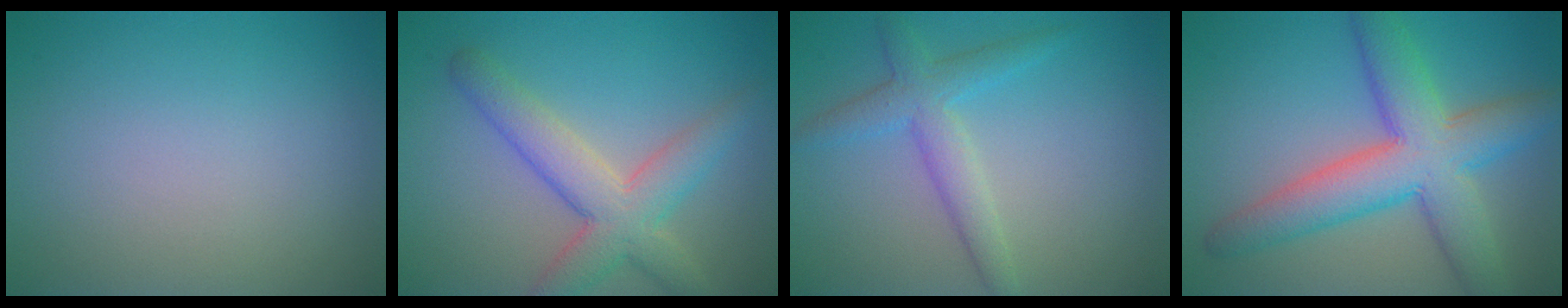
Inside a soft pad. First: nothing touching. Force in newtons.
{"total": 5.6, "press": 5.6, "slide": 0.2}
{"total": 3.4, "press": 3.4, "slide": 0.1}
{"total": 8.1, "press": 8.1, "slide": 0.4}